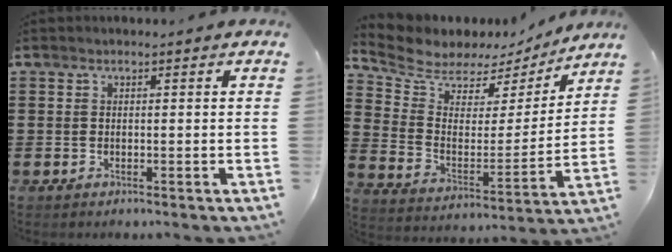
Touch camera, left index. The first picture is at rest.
{"total": 5.9, "force": [5.4, 2.5, 0.2], "torque": [-0.048, -0.040, 0.091]}